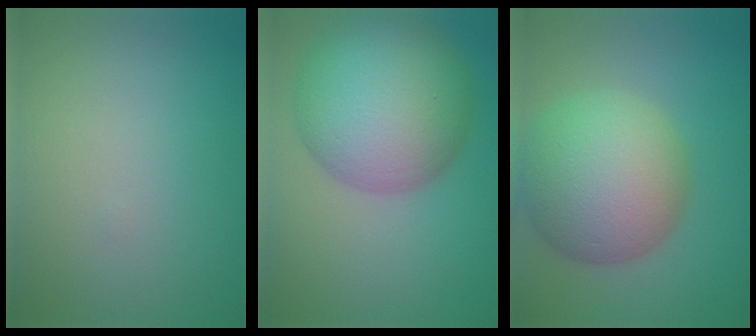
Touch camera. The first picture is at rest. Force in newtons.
{"total": 12.4, "press": 12.4, "slide": 0.4}
{"total": 10.7, "press": 10.7, "slide": 0.1}